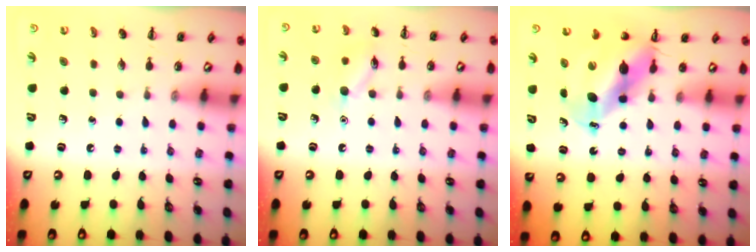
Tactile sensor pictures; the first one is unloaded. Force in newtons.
{"total": 8.9, "press": 8.9, "slide": 0.5}
{"total": 9.1, "press": 8.8, "slide": 2.4}